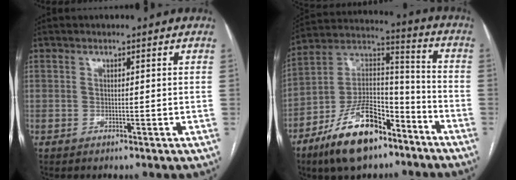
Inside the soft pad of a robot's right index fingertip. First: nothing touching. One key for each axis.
{"total": 17.2, "fx": -10.9, "fy": 7.4, "fz": 10.9, "tx": -0.202, "ty": 0.022, "tz": -0.189}